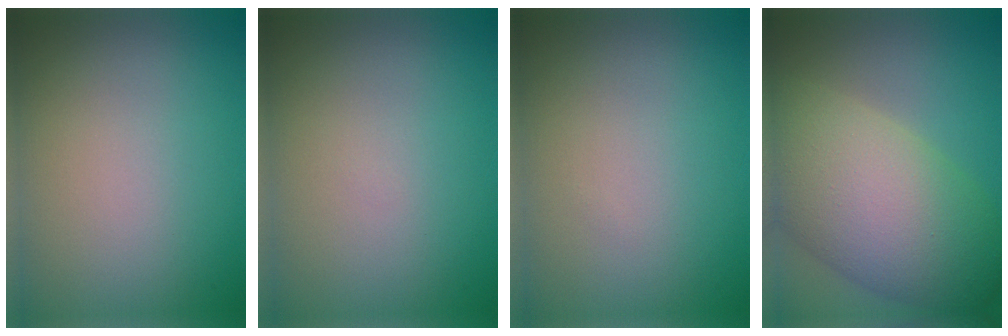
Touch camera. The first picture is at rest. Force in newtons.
{"total": 0.0}
{"total": 0.0}
{"total": 11.1, "press": 11.1, "slide": 0.7}